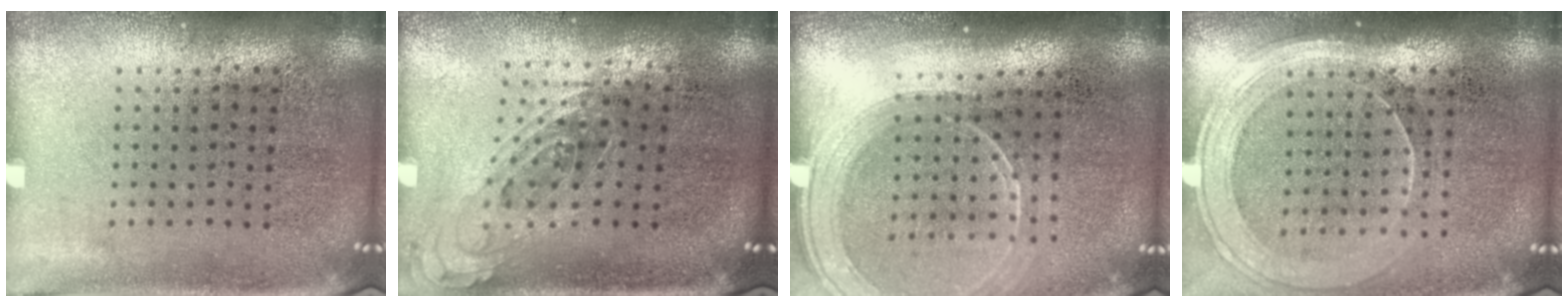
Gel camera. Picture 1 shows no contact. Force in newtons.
{"total": 0.9, "press": 0.8, "slide": 0.3}
{"total": 1.9, "press": 1.8, "slide": 0.8}
{"total": 1.8, "press": 1.7, "slide": 0.8}